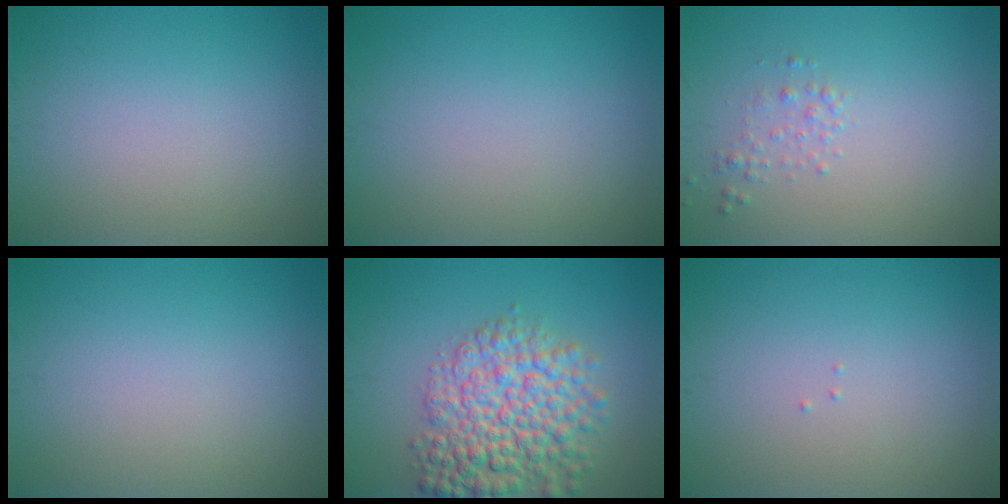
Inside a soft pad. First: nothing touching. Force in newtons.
{"total": 0.0}
{"total": 1.0, "press": 1.0, "slide": 0.0}
{"total": 0.0}
{"total": 8.0, "press": 8.0, "slide": 0.3}
{"total": 0.0}